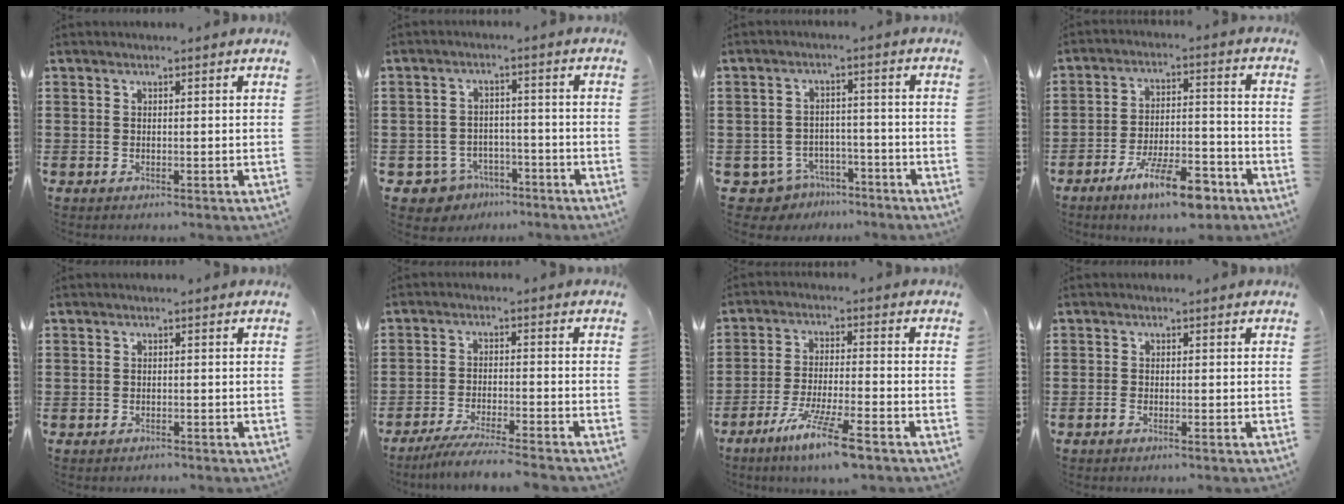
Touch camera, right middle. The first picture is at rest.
{"total": 4.2, "force": [-3.7, 2.0, 0.6], "torque": [-0.035, 0.004, -0.080]}
{"total": 4.7, "force": [-4.2, 2.0, 0.7], "torque": [-0.042, 0.003, -0.092]}
{"total": 10.3, "force": [-7.4, 2.5, 6.8], "torque": [-0.119, 0.017, -0.134]}
{"total": 0.8, "force": [-0.7, 0.3, -0.1], "torque": [0.000, 0.003, -0.018]}
{"total": 4.9, "force": [-4.6, -0.2, 1.8], "torque": [-0.035, -0.010, -0.089]}
{"total": 8.8, "force": [-6.3, 0.3, 6.1], "torque": [-0.121, -0.011, -0.119]}
{"total": 0.9, "force": [-0.7, 0.1, 0.5], "torque": [-0.013, -0.003, -0.012]}